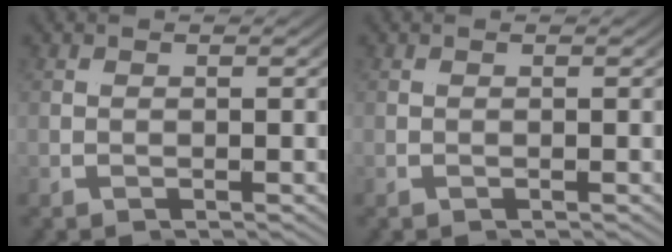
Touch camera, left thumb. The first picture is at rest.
{"total": 0.0}